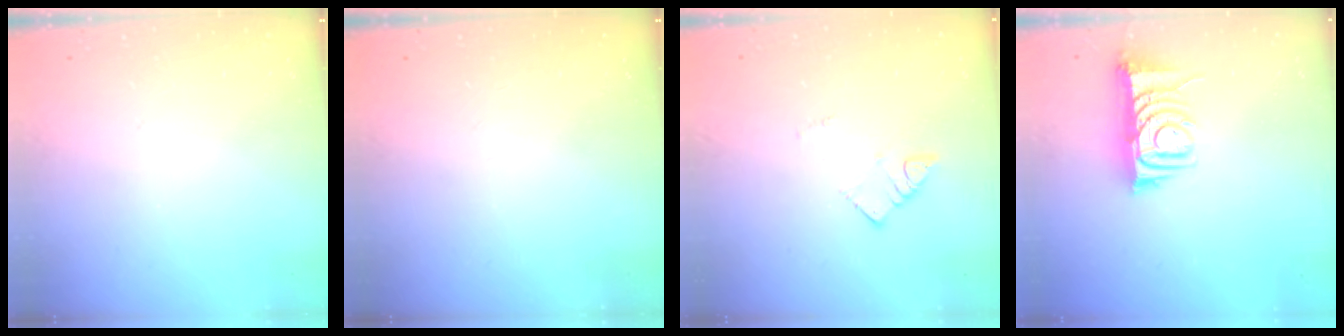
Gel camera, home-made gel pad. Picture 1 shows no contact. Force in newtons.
{"total": 0.0}
{"total": 2.6, "press": 2.6, "slide": 0.1}
{"total": 7.9, "press": 7.9, "slide": 1.0}